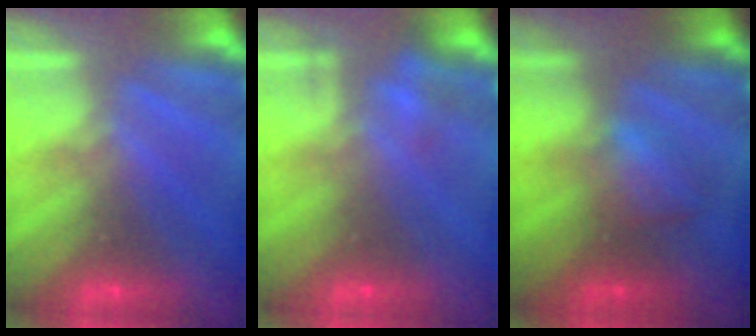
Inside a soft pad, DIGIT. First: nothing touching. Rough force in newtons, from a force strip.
{"total": 2.1}
{"total": 2.1}